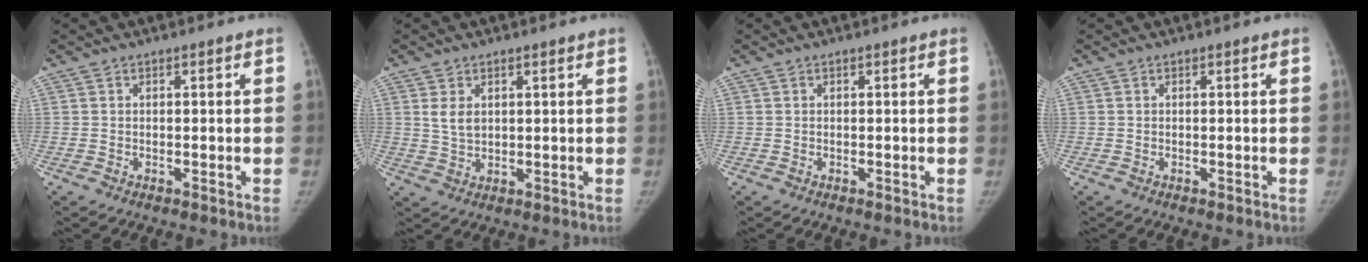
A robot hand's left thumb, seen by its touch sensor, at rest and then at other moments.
{"total": 3.5, "force": [1.4, 2.2, 2.3], "torque": [-0.036, -0.011, 0.032]}
{"total": 0.0}
{"total": 0.0}